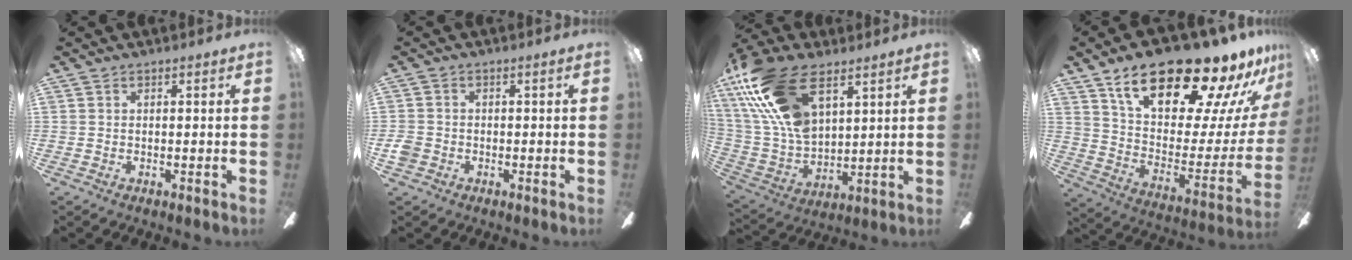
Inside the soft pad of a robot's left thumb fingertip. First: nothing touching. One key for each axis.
{"total": 2.3, "fx": -1.2, "fy": 1.8, "fz": 0.9, "tx": -0.013, "ty": 0.007, "tz": -0.022}
{"total": 22.6, "fx": 11.3, "fy": 12.3, "fz": 15.2, "tx": -0.331, "ty": -0.040, "tz": 0.200}
{"total": 25.6, "fx": 18.3, "fy": 7.8, "fz": 16.1, "tx": -0.253, "ty": -0.127, "tz": 0.309}